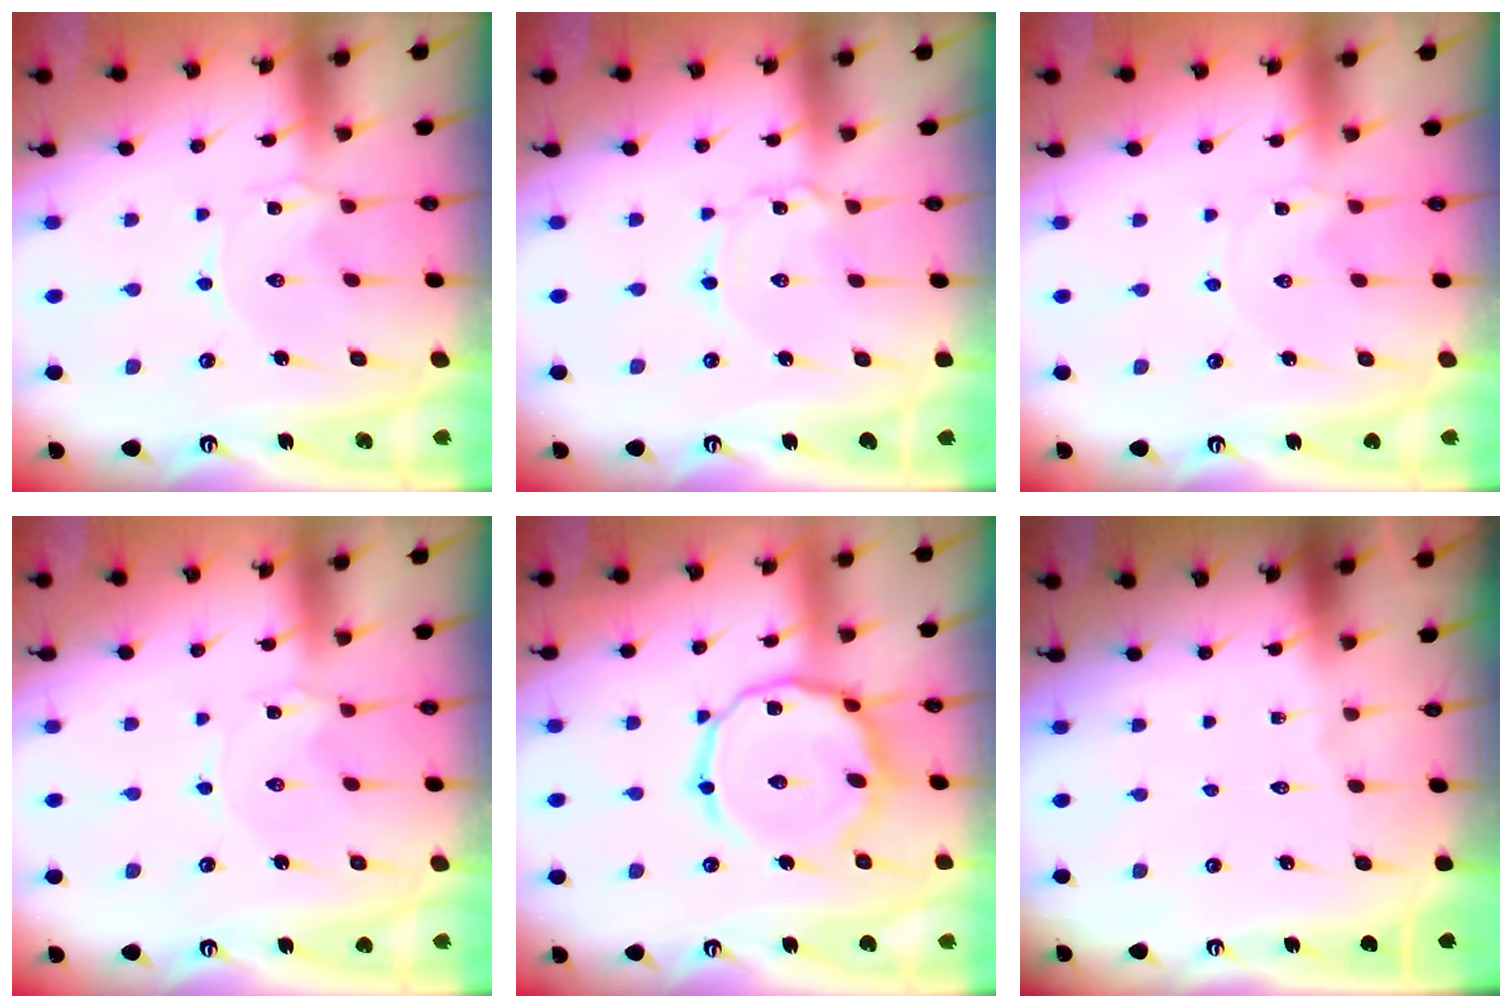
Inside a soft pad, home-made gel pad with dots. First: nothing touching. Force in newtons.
{"total": 2.0, "press": 2.0, "slide": 0.2}
{"total": 0.6, "press": 0.6, "slide": 0.1}
{"total": 0.6, "press": 0.6, "slide": 0.1}
{"total": 16.1, "press": 16.0, "slide": 1.0}
{"total": 0.0}